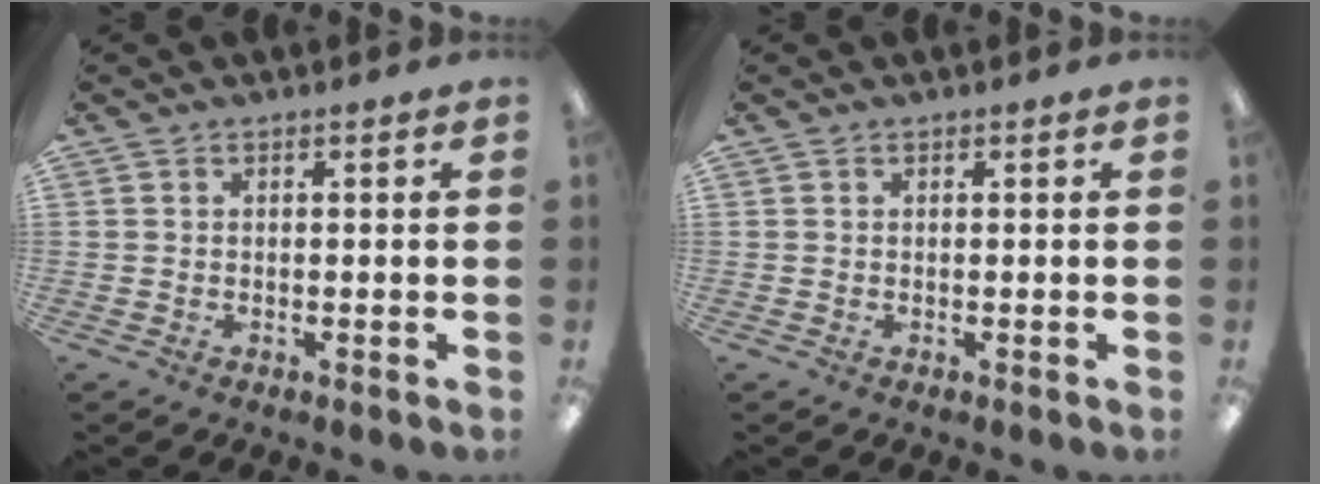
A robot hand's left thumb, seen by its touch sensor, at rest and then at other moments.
{"total": 0.0}